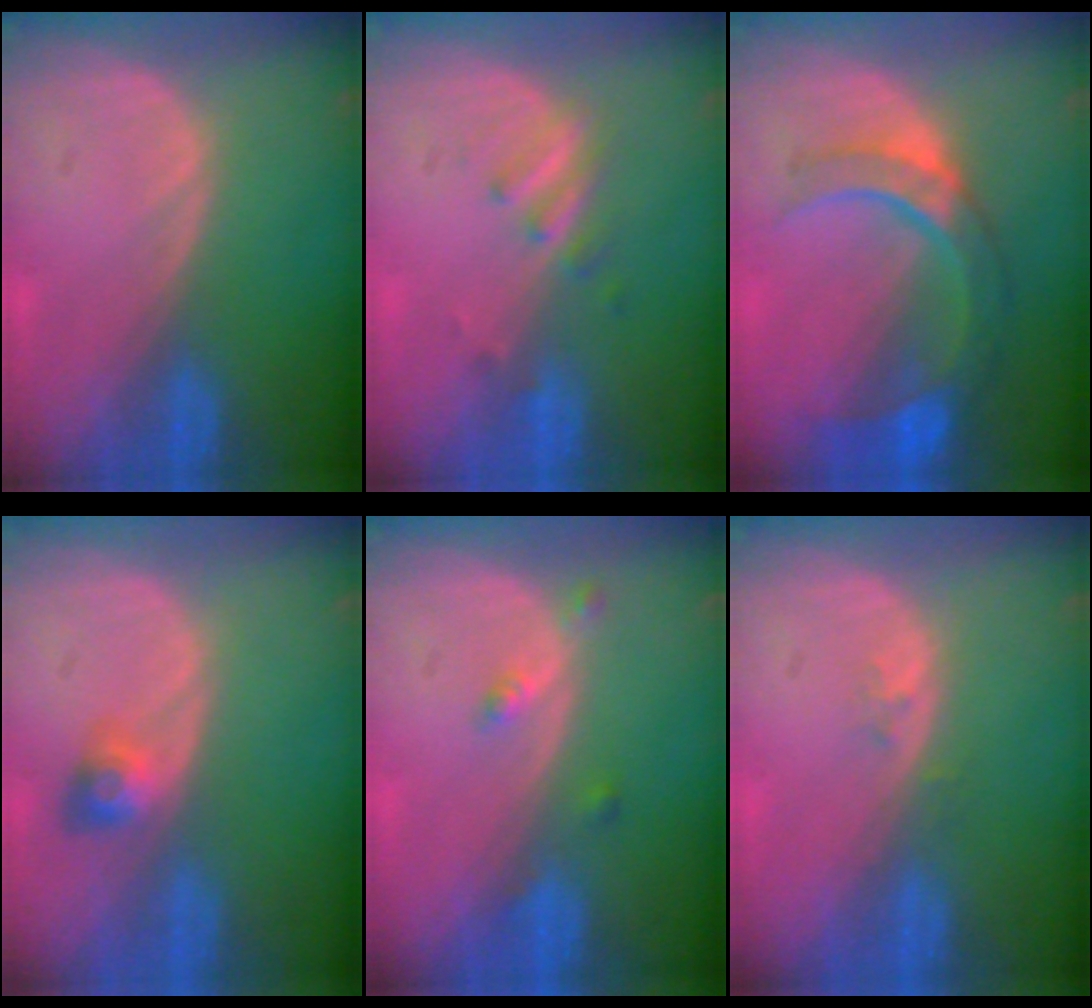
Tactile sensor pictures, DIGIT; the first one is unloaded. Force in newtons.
{"total": 2.8, "press": 2.6, "slide": 1.2}
{"total": 9.1, "press": 7.9, "slide": 4.5}
{"total": 3.0, "press": 2.7, "slide": 1.3}
{"total": 2.2, "press": 1.8, "slide": 1.3}
{"total": 1.1, "press": 0.8, "slide": 0.7}